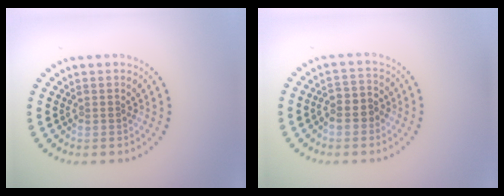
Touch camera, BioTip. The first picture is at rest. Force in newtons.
{"total": 2.5, "press": 2.3, "slide": 0.9}